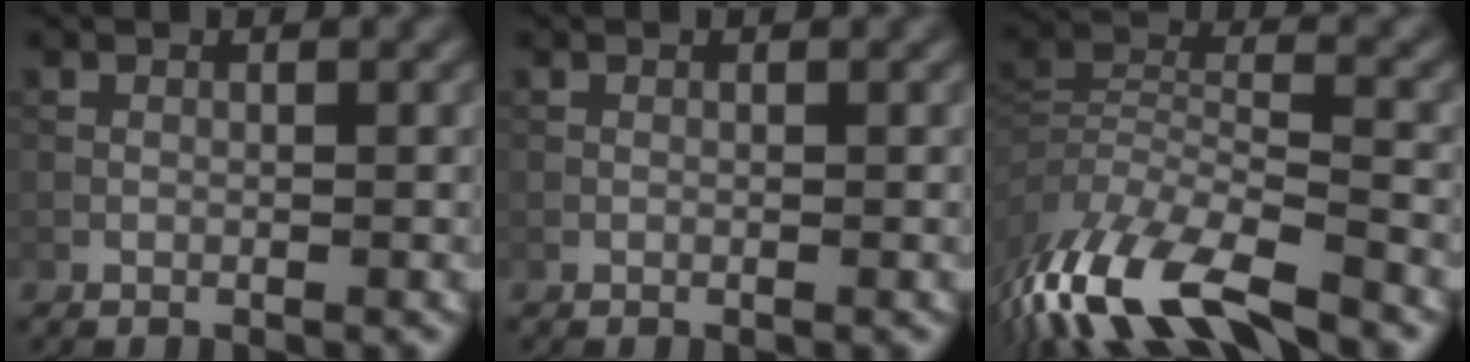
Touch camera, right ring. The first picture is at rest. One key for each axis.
{"total": 0.0}
{"total": 12.2, "fx": -8.6, "fy": 3.8, "fz": 7.7, "tx": -0.165, "ty": -0.012, "tz": -0.155}